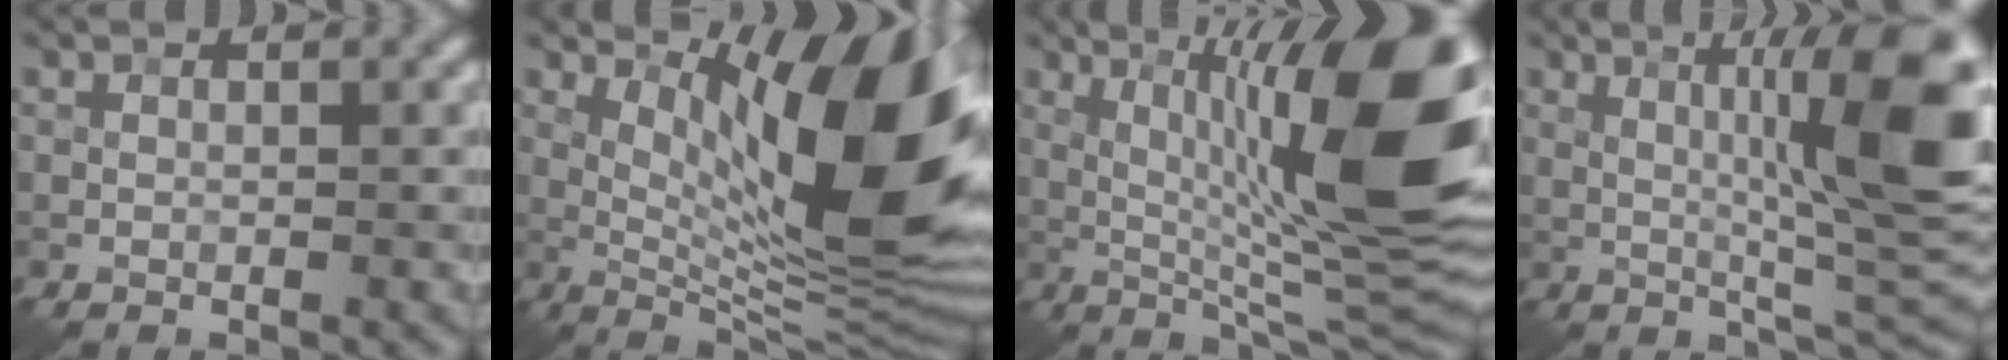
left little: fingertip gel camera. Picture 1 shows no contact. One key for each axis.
{"total": 13.5, "fx": 3.4, "fy": 3.9, "fz": 12.4, "tx": -0.174, "ty": 0.002, "tz": 0.057}
{"total": 15.7, "fx": 2.4, "fy": 4.3, "fz": 14.9, "tx": -0.205, "ty": 0.015, "tz": 0.027}
{"total": 12.5, "fx": 1.9, "fy": 2.8, "fz": 12.1, "tx": -0.164, "ty": 0.010, "tz": 0.028}